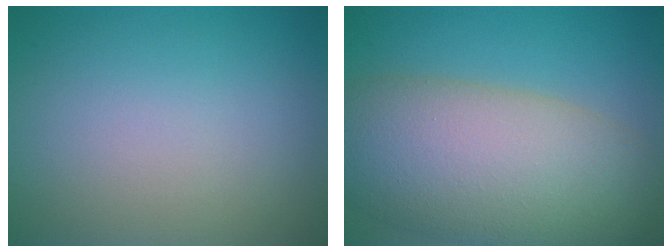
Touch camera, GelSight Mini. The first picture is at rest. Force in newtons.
{"total": 12.3, "press": 12.2, "slide": 0.6}